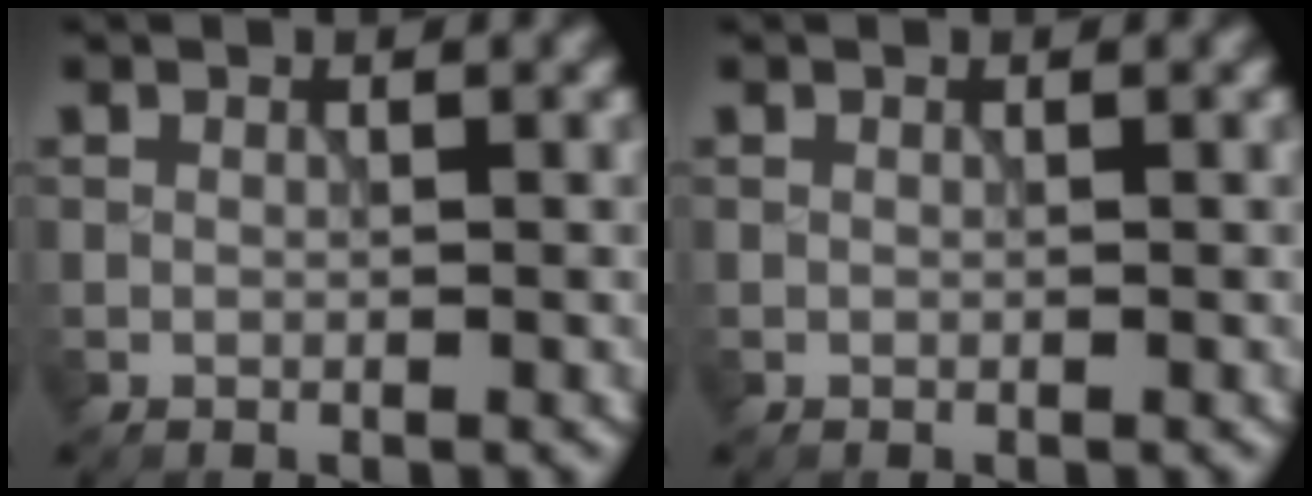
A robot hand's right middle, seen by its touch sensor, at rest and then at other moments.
{"total": 0.0}